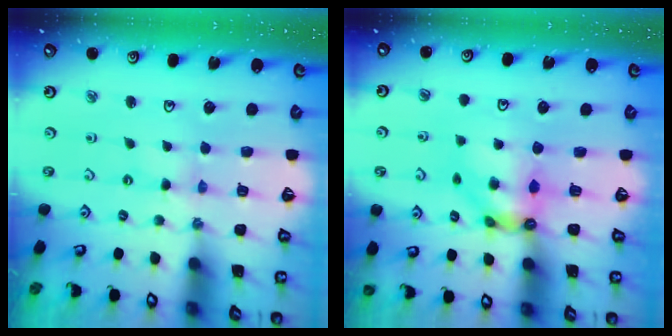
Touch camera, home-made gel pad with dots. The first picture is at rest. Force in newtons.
{"total": 9.1, "press": 9.1, "slide": 0.8}